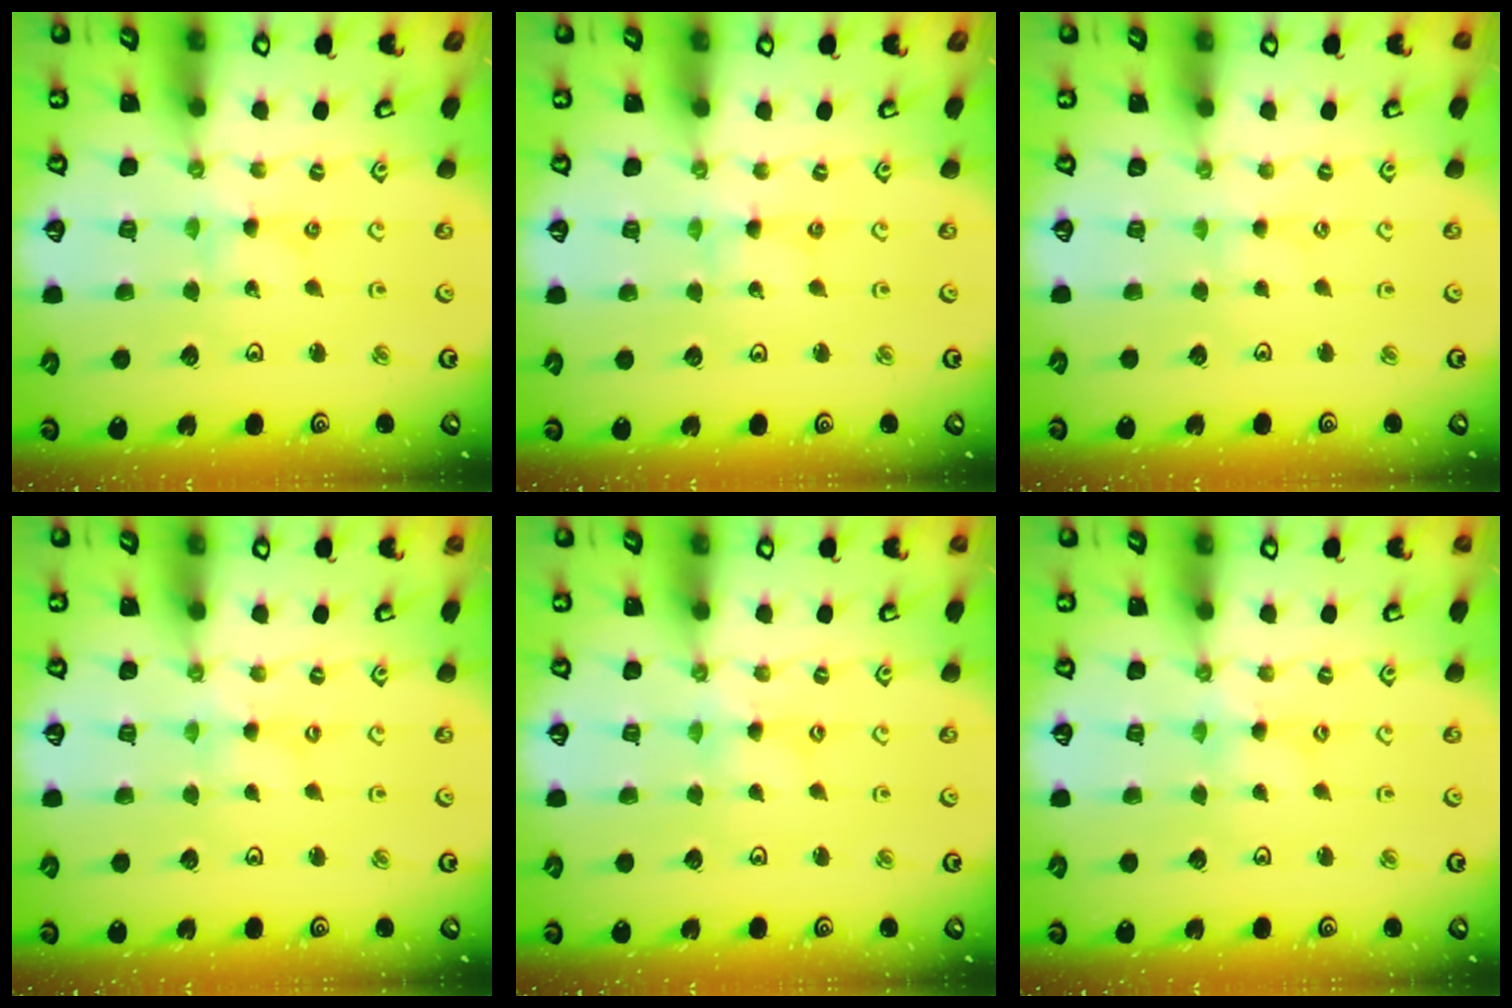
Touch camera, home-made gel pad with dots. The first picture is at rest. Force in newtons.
{"total": 0.9, "press": 0.8, "slide": 0.1}
{"total": 0.0}
{"total": 0.0}
{"total": 0.7, "press": 0.7, "slide": 0.2}
{"total": 0.7, "press": 0.7, "slide": 0.2}